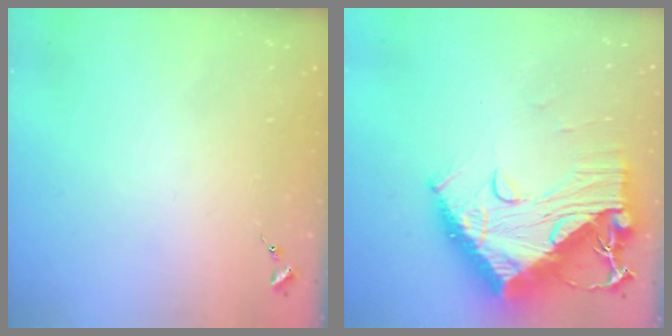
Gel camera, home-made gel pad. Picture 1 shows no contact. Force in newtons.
{"total": 21.2, "press": 21.1, "slide": 2.0}